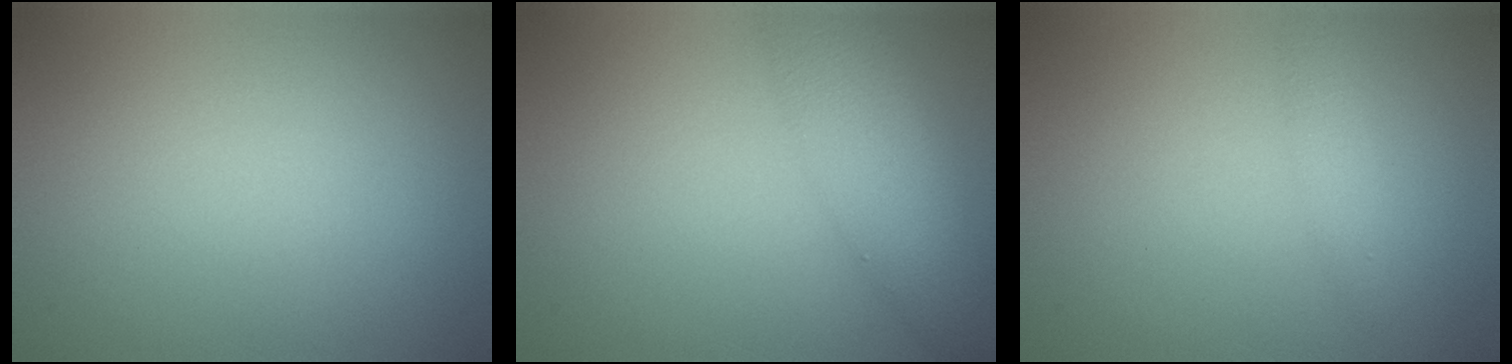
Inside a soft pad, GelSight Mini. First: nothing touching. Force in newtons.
{"total": 5.6, "press": 5.6, "slide": 0.3}
{"total": 1.3, "press": 1.3, "slide": 0.0}